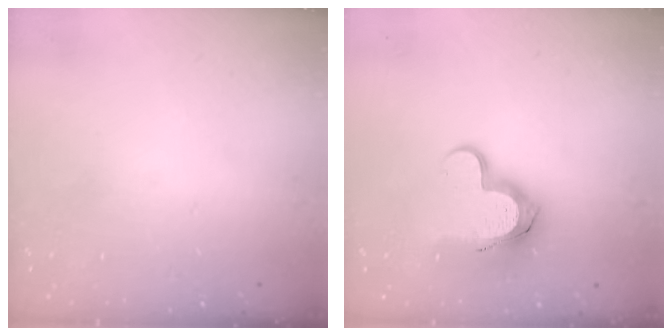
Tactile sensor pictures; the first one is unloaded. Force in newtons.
{"total": 12.2, "press": 12.2, "slide": 1.0}